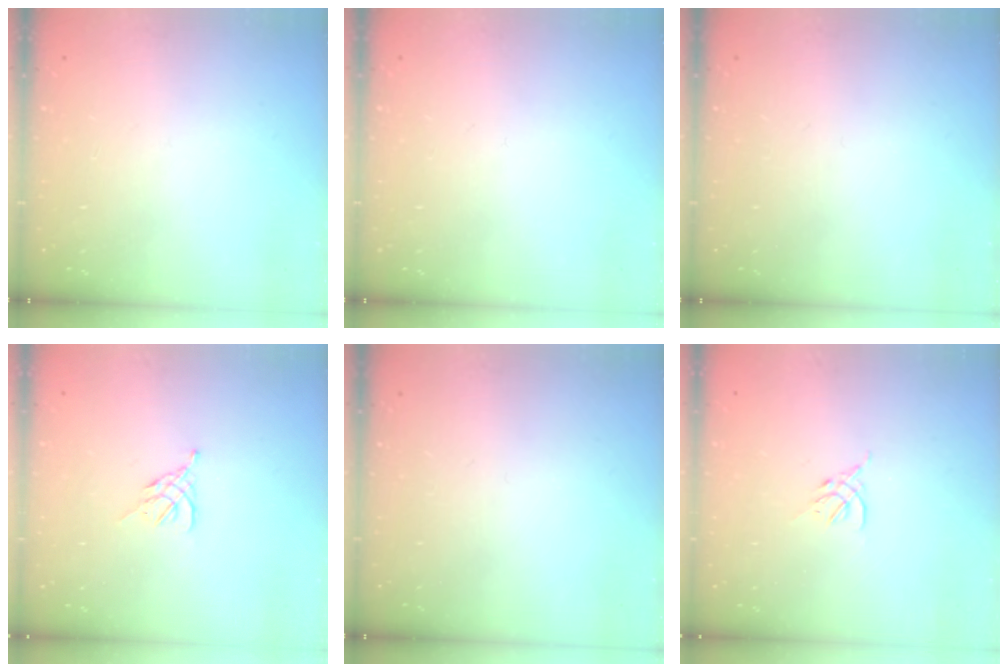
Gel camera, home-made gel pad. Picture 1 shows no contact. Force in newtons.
{"total": 0.0}
{"total": 0.0}
{"total": 4.7, "press": 4.6, "slide": 0.7}
{"total": 0.0}
{"total": 2.3, "press": 2.2, "slide": 0.5}